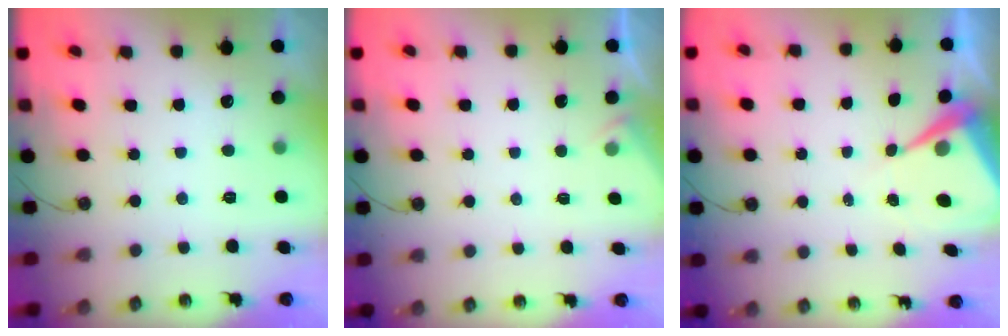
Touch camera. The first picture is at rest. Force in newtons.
{"total": 2.2, "press": 2.1, "slide": 0.4}
{"total": 7.5, "press": 7.4, "slide": 0.7}